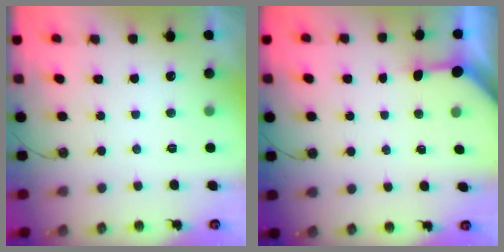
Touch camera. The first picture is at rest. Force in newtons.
{"total": 3.5, "press": 3.4, "slide": 0.4}